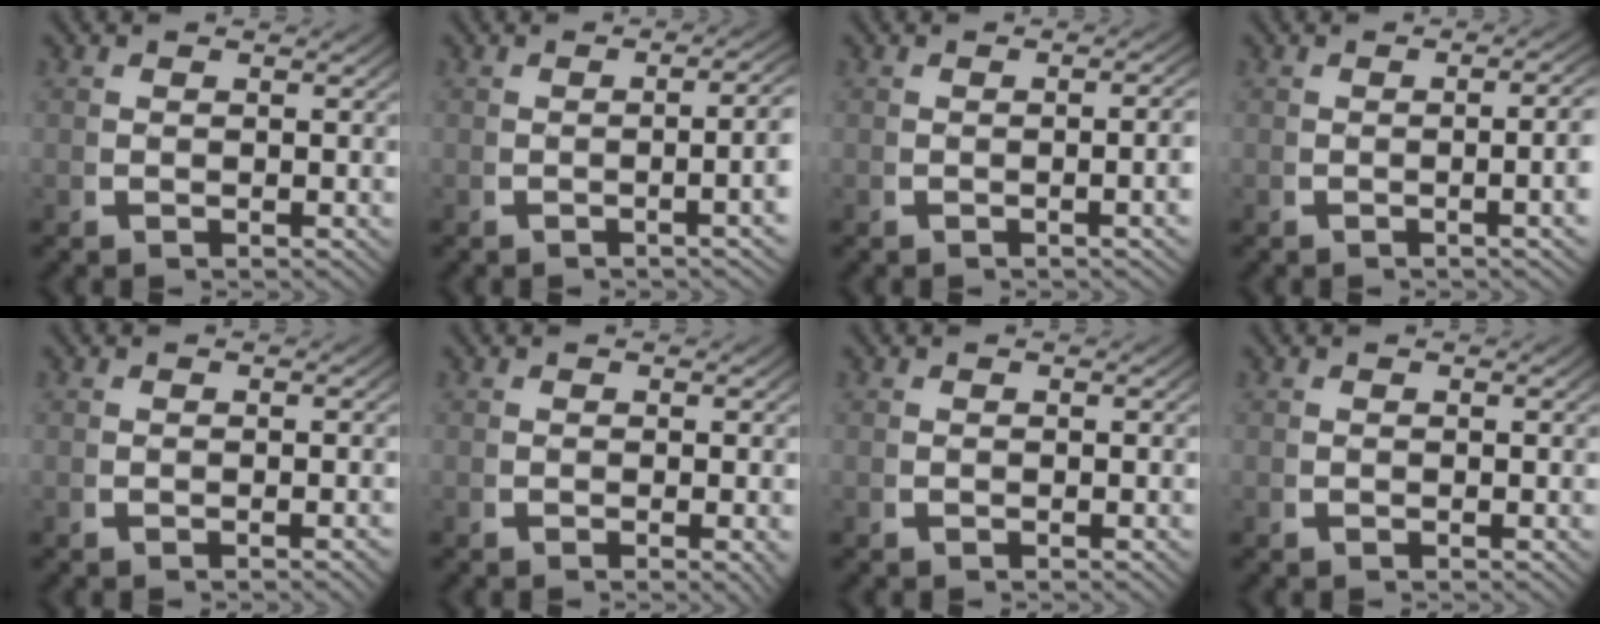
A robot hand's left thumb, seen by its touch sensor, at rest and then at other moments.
{"total": 4.4, "force": [-0.8, 1.2, 4.2], "torque": [-0.056, 0.008, -0.017]}
{"total": 2.6, "force": [-0.5, 0.6, 2.5], "torque": [-0.031, 0.004, -0.012]}
{"total": 3.8, "force": [-0.6, 1.0, 3.6], "torque": [-0.044, 0.006, -0.015]}
{"total": 0.6, "force": [-0.3, -0.1, 0.5], "torque": [-0.010, 0.004, -0.006]}
{"total": 1.2, "force": [-0.2, 0.2, 1.1], "torque": [-0.017, -0.003, -0.004]}
{"total": 0.0}
{"total": 0.0}